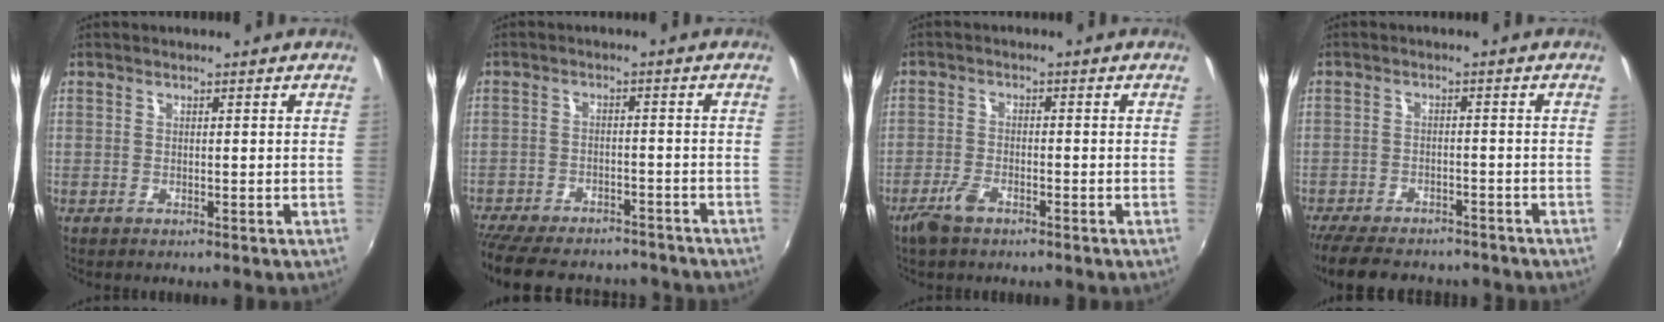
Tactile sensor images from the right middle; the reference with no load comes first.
{"total": 18.5, "force": [-15.6, 6.5, 7.6], "torque": [-0.176, -0.010, -0.222]}
{"total": 4.6, "force": [-3.3, 1.7, 2.8], "torque": [-0.076, -0.005, -0.065]}
{"total": 14.1, "force": [-11.6, 5.1, 6.0], "torque": [-0.143, -0.019, -0.177]}